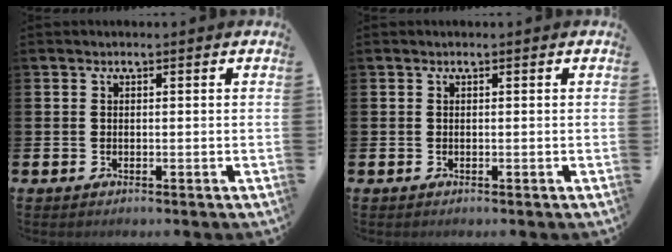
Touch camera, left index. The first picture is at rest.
{"total": 0.0}